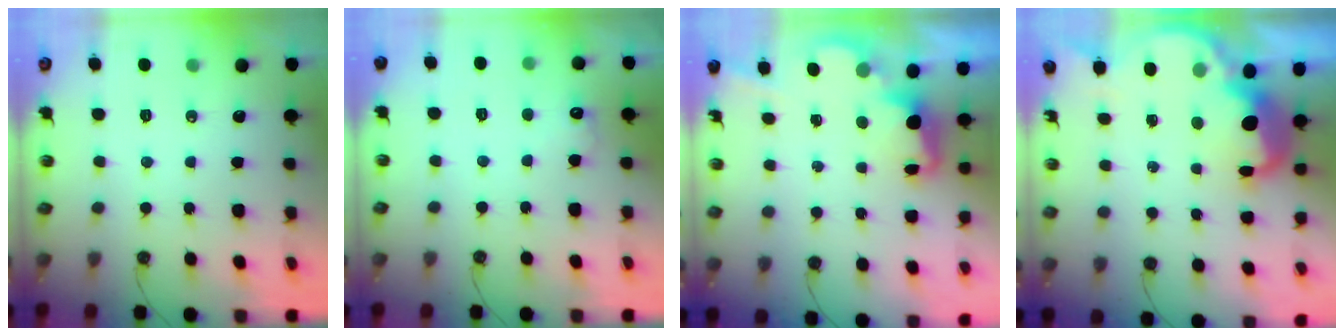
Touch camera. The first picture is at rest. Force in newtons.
{"total": 6.4, "press": 6.3, "slide": 1.1}
{"total": 2.5, "press": 2.4, "slide": 0.5}
{"total": 8.8, "press": 8.8, "slide": 0.5}